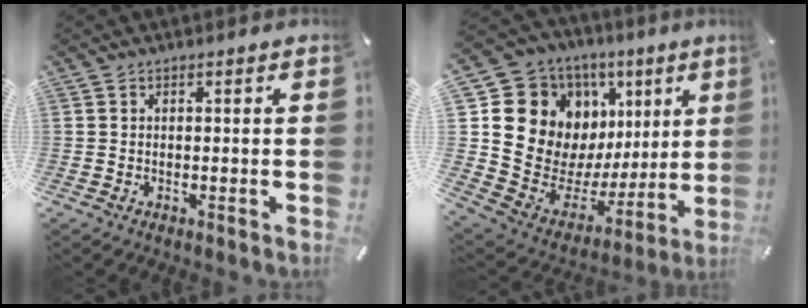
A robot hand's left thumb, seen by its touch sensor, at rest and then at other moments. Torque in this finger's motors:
{"motor_torque": [2.70, 2.31, 1.62, -1.15, 0.53]}